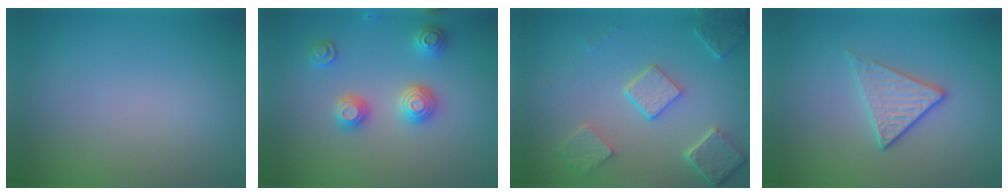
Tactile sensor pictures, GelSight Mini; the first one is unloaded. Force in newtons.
{"total": 3.1, "press": 3.0, "slide": 0.4}
{"total": 5.1, "press": 3.9, "slide": 3.2}
{"total": 2.3, "press": 2.0, "slide": 1.0}